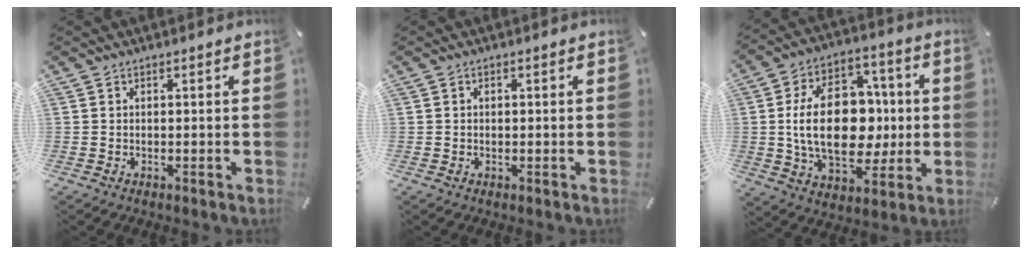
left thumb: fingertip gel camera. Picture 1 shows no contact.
{"total": 0.7, "force": [0.0, 0.6, 0.3], "torque": [-0.008, 0.004, -0.001]}
{"total": 21.4, "force": [0.1, 14.3, 15.9], "torque": [-0.294, 0.003, 0.001]}